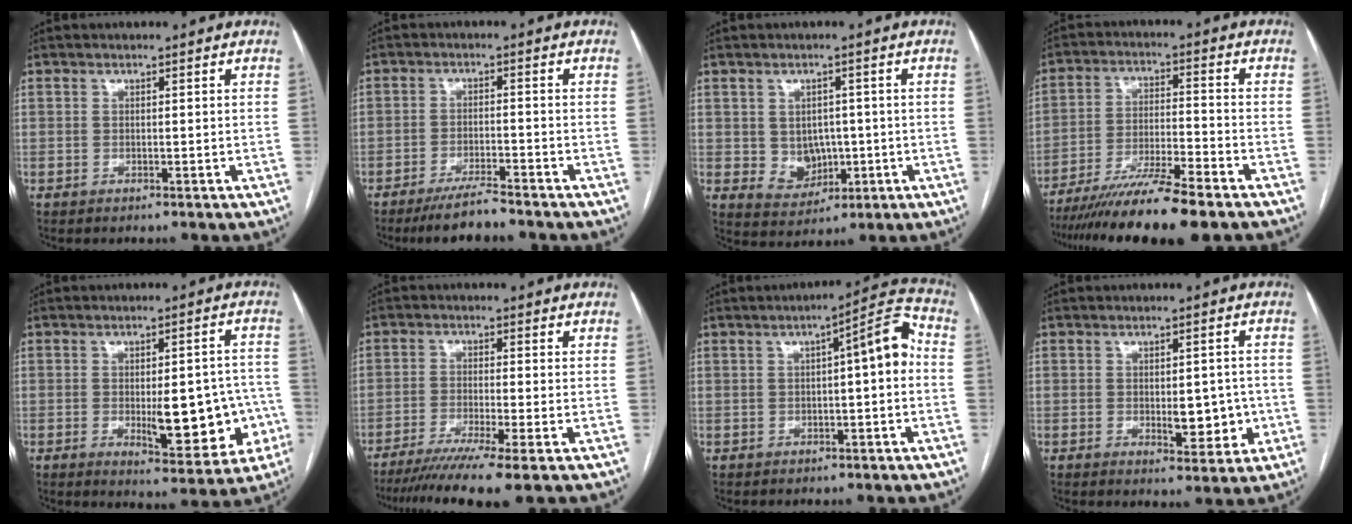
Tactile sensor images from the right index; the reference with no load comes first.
{"total": 5.5, "force": [-4.8, 0.5, 2.7], "torque": [-0.048, -0.015, -0.088]}
{"total": 5.4, "force": [-0.2, 4.5, 3.0], "torque": [-0.043, 0.005, 0.012]}
{"total": 13.1, "force": [-10.6, -0.3, 7.7], "torque": [-0.126, -0.026, -0.178]}
{"total": 12.4, "force": [-2.8, 4.4, 11.2], "torque": [-0.128, 0.014, -0.024]}
{"total": 9.9, "force": [-7.3, -1.3, 6.5], "torque": [-0.095, -0.027, -0.115]}
{"total": 7.4, "force": [0.4, 1.2, 7.3], "torque": [-0.097, 0.027, 0.000]}
{"total": 5.9, "force": [-0.9, 2.8, 5.1], "torque": [-0.061, 0.001, -0.004]}